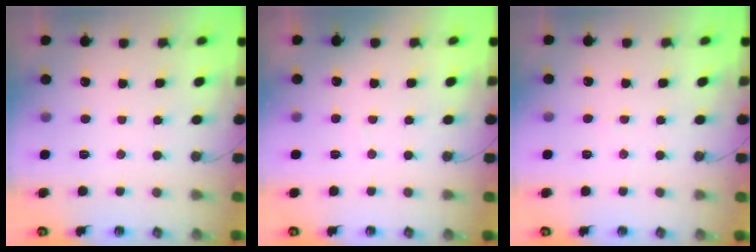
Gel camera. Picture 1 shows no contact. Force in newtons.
{"total": 1.6, "press": 1.5, "slide": 0.1}
{"total": 4.0, "press": 3.9, "slide": 0.4}